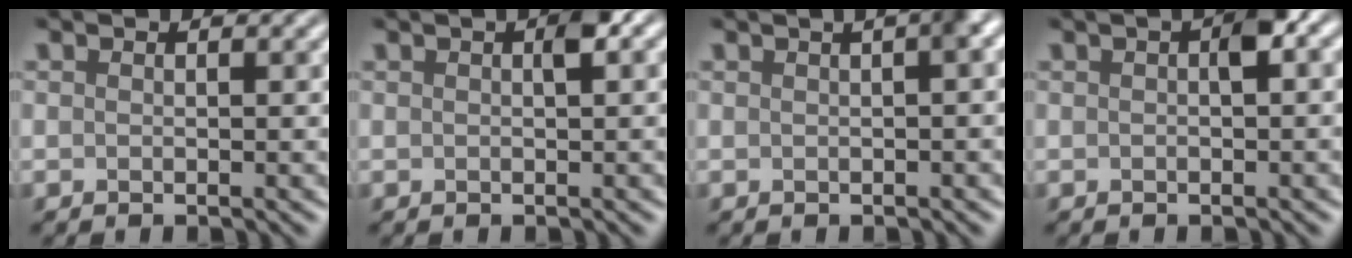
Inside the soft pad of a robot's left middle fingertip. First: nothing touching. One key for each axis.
{"total": 1.5, "fx": 0.3, "fy": 0.2, "fz": 1.4, "tx": -0.020, "ty": 0.006, "tz": 0.006}
{"total": 2.6, "fx": 0.5, "fy": 0.7, "fz": 2.5, "tx": -0.013, "ty": 0.015, "tz": 0.007}
{"total": 2.4, "fx": 0.3, "fy": 0.8, "fz": 2.2, "tx": -0.030, "ty": 0.010, "tz": 0.004}